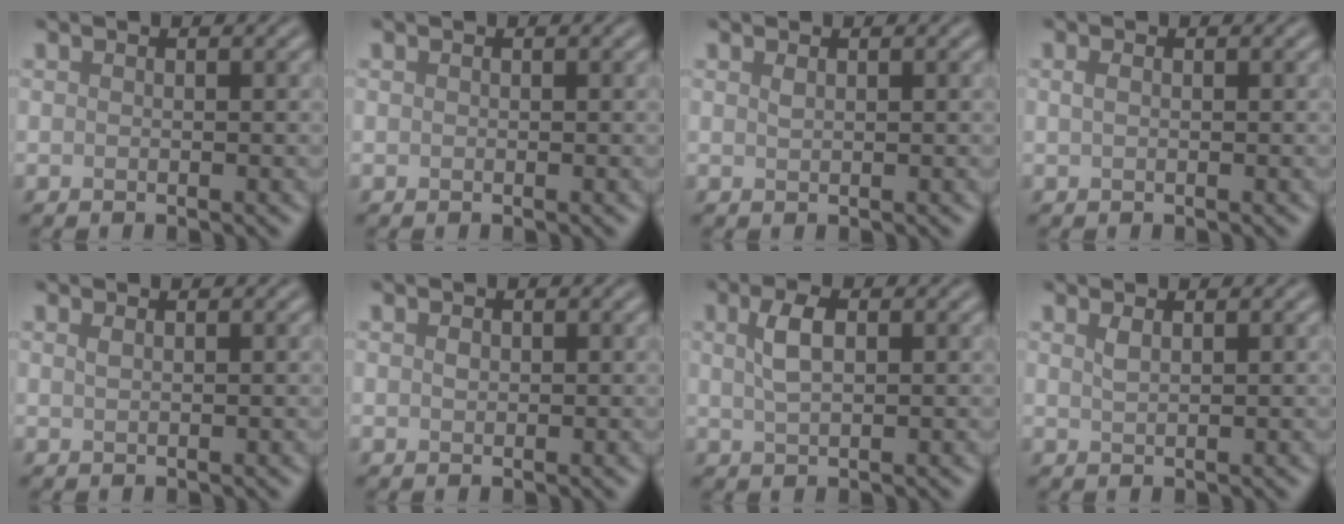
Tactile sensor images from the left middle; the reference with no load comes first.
{"total": 0.0}
{"total": 0.6, "force": [0.4, 0.2, 0.4], "torque": [-0.011, 0.000, 0.010]}
{"total": 0.6, "force": [0.1, 0.3, 0.5], "torque": [-0.014, 0.001, 0.003]}
{"total": 0.6, "force": [0.3, 0.2, 0.4], "torque": [-0.009, 0.000, 0.007]}
{"total": 0.6, "force": [0.2, 0.5, 0.4], "torque": [-0.010, 0.000, 0.002]}
{"total": 2.9, "force": [0.9, 1.3, 2.4], "torque": [-0.052, 0.004, 0.018]}
{"total": 1.0, "force": [0.6, 0.3, 0.7], "torque": [-0.018, 0.001, 0.014]}